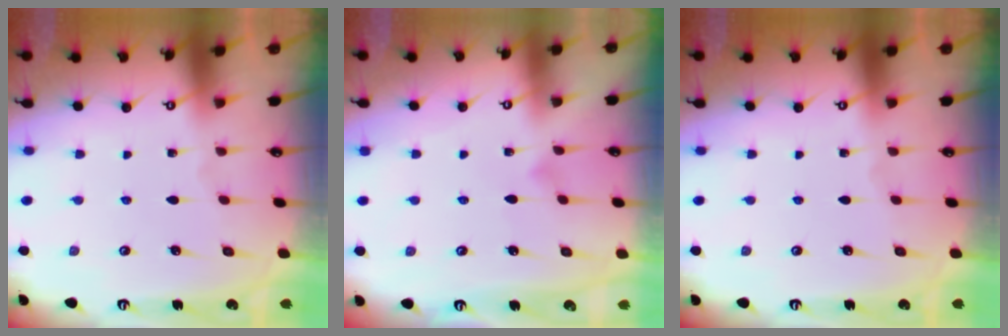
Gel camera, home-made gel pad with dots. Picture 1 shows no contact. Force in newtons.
{"total": 3.7, "press": 3.7, "slide": 0.3}
{"total": 0.0}